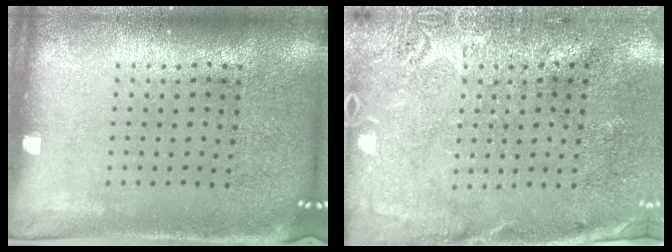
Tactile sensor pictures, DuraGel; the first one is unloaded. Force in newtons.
{"total": 2.7, "press": 2.2, "slide": 1.6}